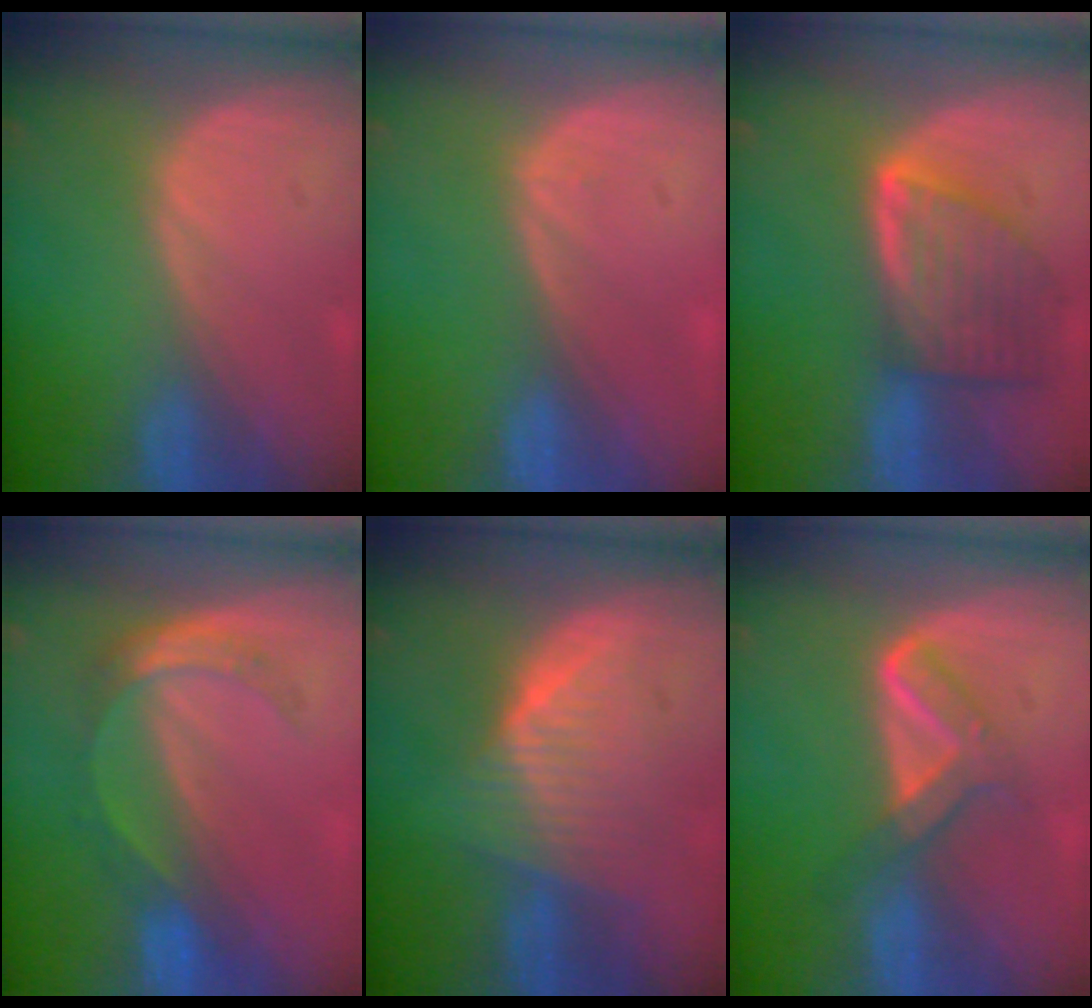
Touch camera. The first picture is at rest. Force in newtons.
{"total": 0.5, "press": 0.2, "slide": 0.5}
{"total": 8.0, "press": 7.2, "slide": 3.5}
{"total": 5.5, "press": 4.8, "slide": 2.8}
{"total": 6.6, "press": 6.2, "slide": 2.3}
{"total": 5.1, "press": 4.9, "slide": 1.5}